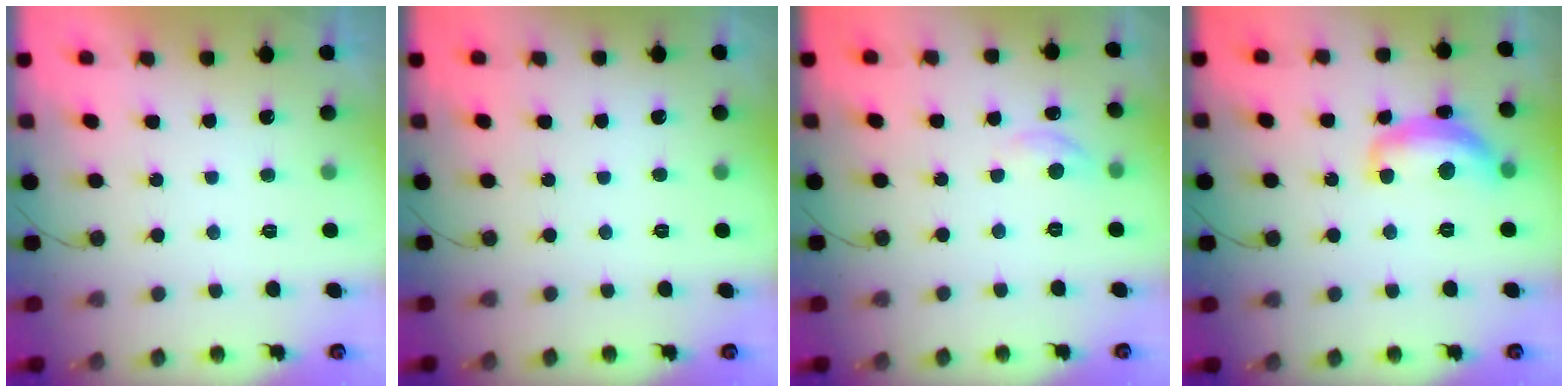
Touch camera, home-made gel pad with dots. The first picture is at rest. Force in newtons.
{"total": 0.0}
{"total": 4.6, "press": 4.5, "slide": 0.7}
{"total": 13.5, "press": 13.5, "slide": 0.9}